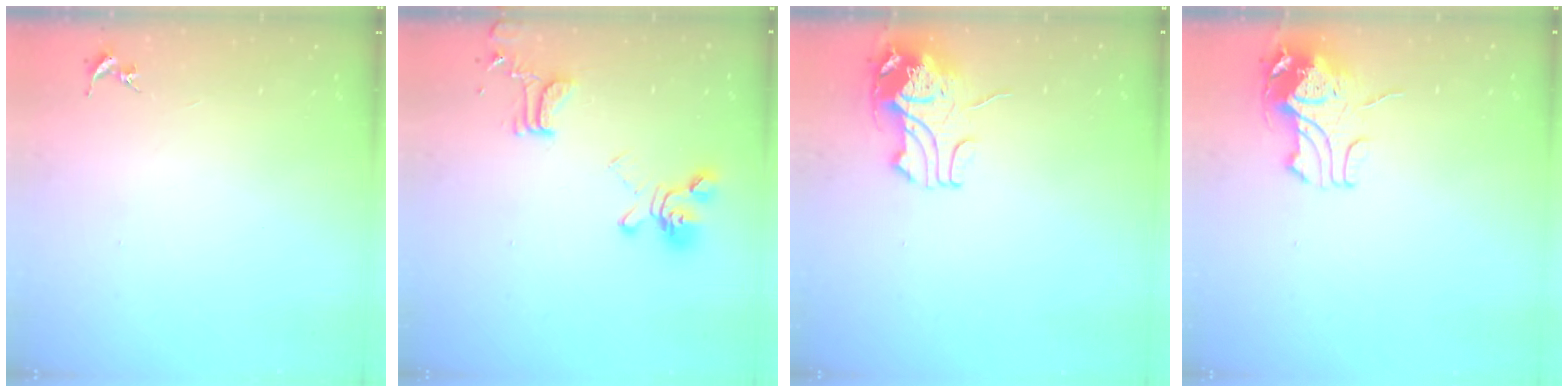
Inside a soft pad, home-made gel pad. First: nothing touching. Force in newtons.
{"total": 16.2, "press": 16.2, "slide": 1.7}
{"total": 10.2, "press": 10.1, "slide": 1.3}
{"total": 9.4, "press": 9.4, "slide": 1.1}